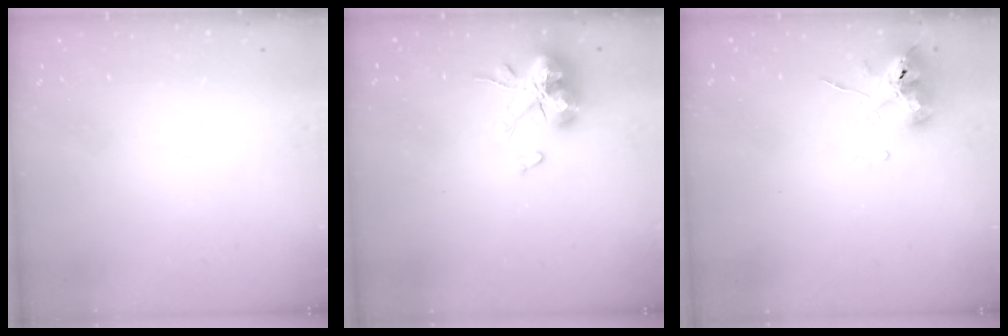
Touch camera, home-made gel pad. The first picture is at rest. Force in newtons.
{"total": 16.7, "press": 16.6, "slide": 1.7}
{"total": 10.7, "press": 10.6, "slide": 1.3}